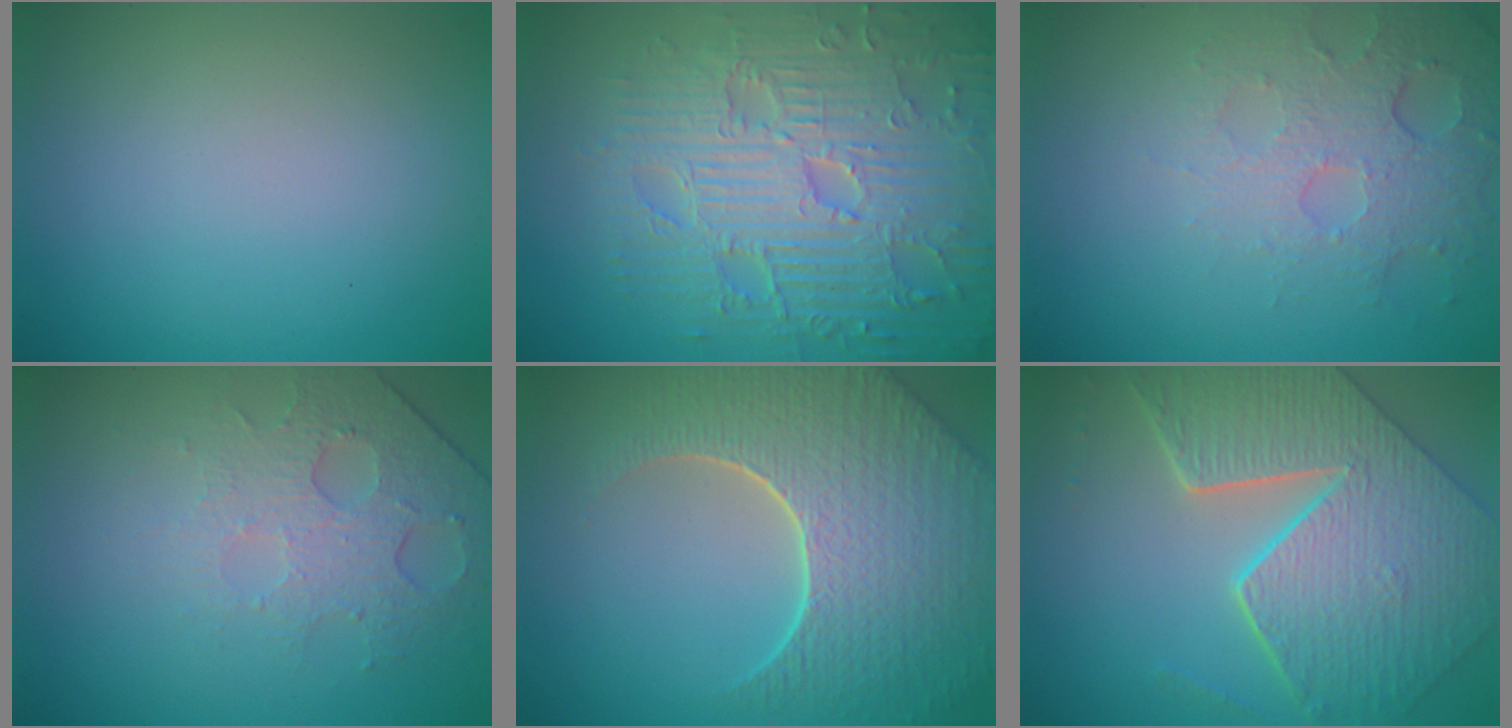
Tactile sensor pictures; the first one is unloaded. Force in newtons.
{"total": 9.3, "press": 6.8, "slide": 6.3}
{"total": 4.9, "press": 3.2, "slide": 3.6}
{"total": 4.5, "press": 2.9, "slide": 3.5}
{"total": 8.8, "press": 6.3, "slide": 6.1}
{"total": 9.4, "press": 6.7, "slide": 6.6}